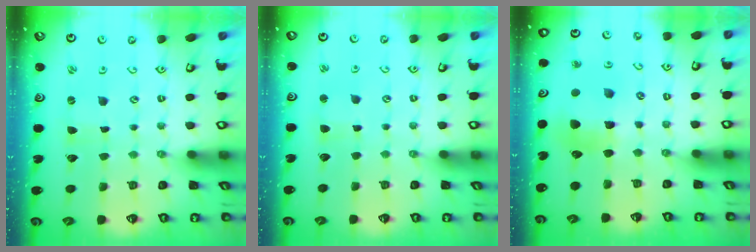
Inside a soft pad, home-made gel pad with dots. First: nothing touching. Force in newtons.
{"total": 2.6, "press": 2.6, "slide": 0.4}
{"total": 9.4, "press": 9.4, "slide": 1.0}